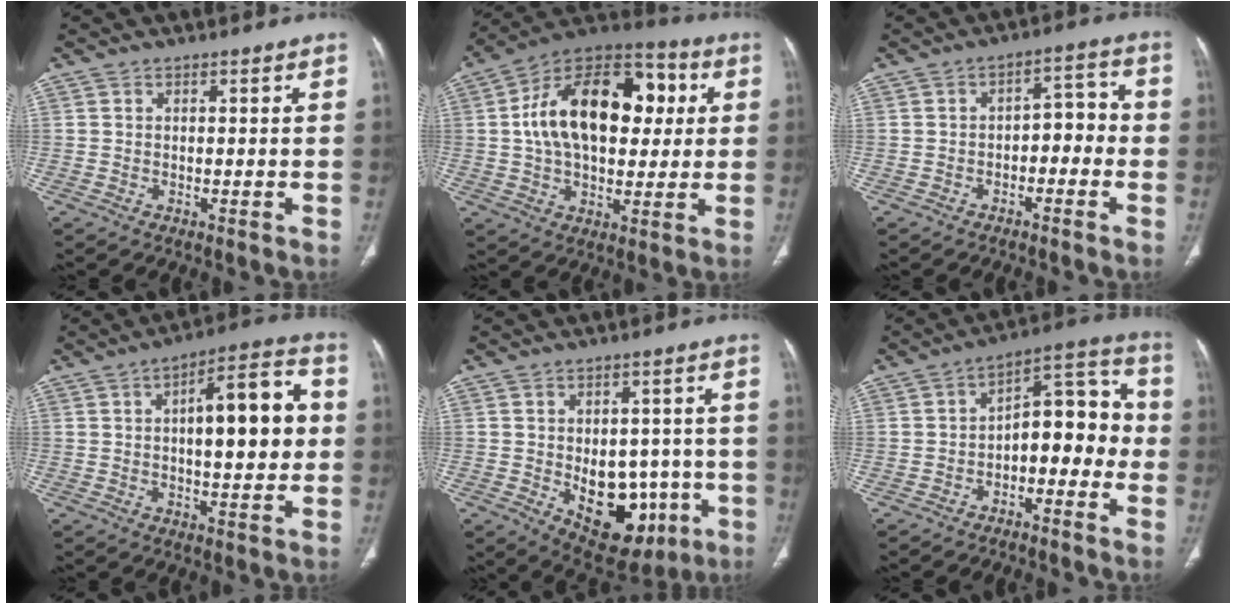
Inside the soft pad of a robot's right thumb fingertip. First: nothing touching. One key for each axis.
{"total": 23.5, "fx": 3.8, "fy": 14.2, "fz": 18.3, "tx": -0.273, "ty": 0.023, "tz": 0.053}
{"total": 6.0, "fx": -1.8, "fy": 3.7, "fz": 4.4, "tx": -0.037, "ty": 0.040, "tz": -0.033}
{"total": 15.3, "fx": 1.5, "fy": 5.7, "fz": 14.1, "tx": -0.180, "ty": 0.026, "tz": 0.017}
{"total": 15.4, "fx": -3.9, "fy": 9.8, "fz": 11.2, "tx": -0.113, "ty": 0.013, "tz": -0.031}
{"total": 12.5, "fx": -2.8, "fy": 7.1, "fz": 9.9, "tx": -0.097, "ty": 0.059, "tz": -0.050}